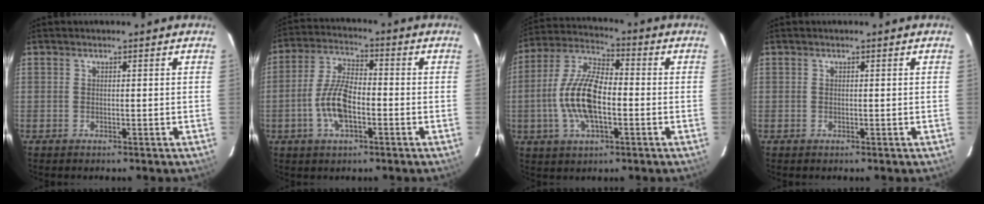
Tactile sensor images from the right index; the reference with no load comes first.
{"total": 9.5, "force": [-2.9, 4.1, 8.0], "torque": [-0.167, 0.007, -0.055]}
{"total": 13.7, "force": [-2.5, 5.9, 12.1], "torque": [-0.253, 0.007, -0.051]}
{"total": 0.0}